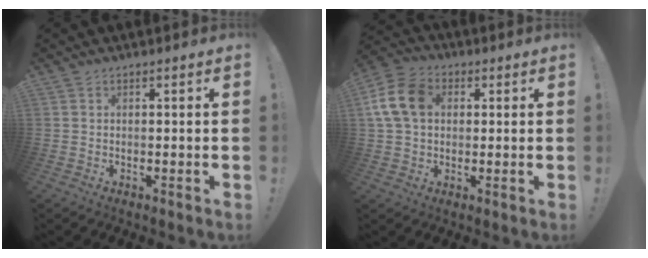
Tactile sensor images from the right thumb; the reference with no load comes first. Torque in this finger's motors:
{"motor_torque": [0.12, 0.25, 0.82, 0.11, 0.04]}